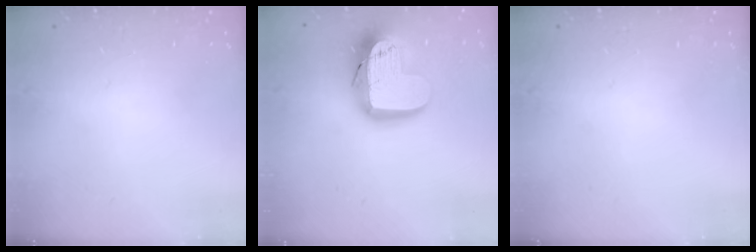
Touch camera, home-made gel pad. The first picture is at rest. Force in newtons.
{"total": 17.0, "press": 17.0, "slide": 1.3}
{"total": 0.0}